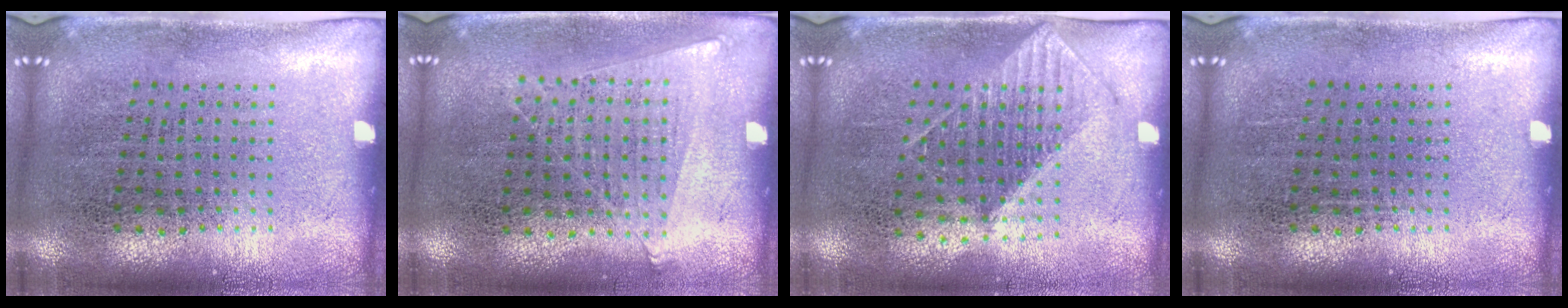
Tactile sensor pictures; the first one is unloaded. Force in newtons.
{"total": 1.1, "press": 1.0, "slide": 0.4}
{"total": 1.0, "press": 0.9, "slide": 0.3}
{"total": 0.0}